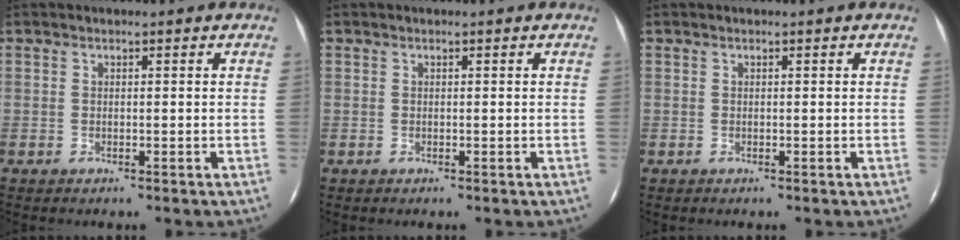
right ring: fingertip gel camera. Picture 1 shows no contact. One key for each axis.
{"total": 0.0}
{"total": 0.0}